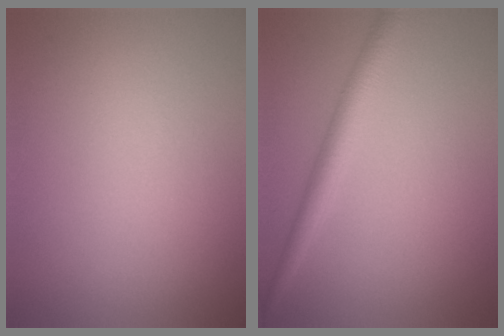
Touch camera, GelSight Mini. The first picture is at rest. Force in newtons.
{"total": 3.0, "press": 3.0, "slide": 0.1}